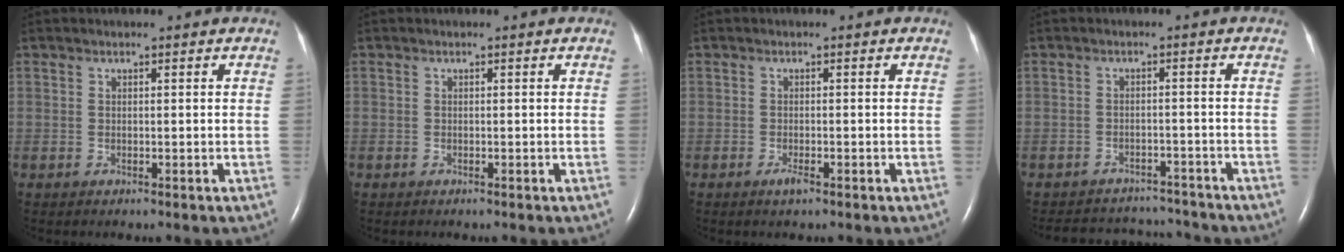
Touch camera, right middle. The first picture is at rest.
{"total": 0.0}
{"total": 1.3, "force": [-0.9, 0.2, 1.0], "torque": [-0.023, -0.002, -0.014]}
{"total": 10.2, "force": [-9.8, 2.4, 1.0], "torque": [-0.027, 0.014, -0.129]}